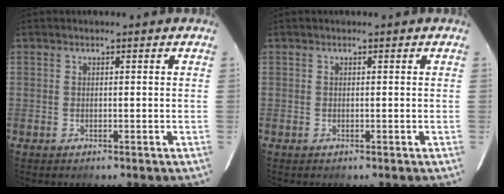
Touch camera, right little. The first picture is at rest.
{"total": 0.0}